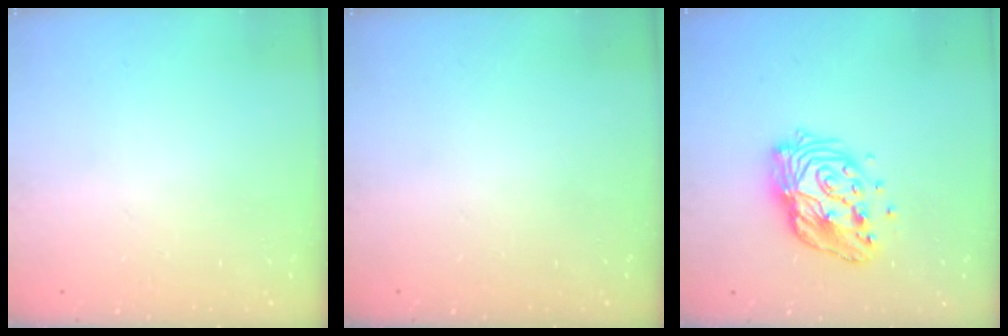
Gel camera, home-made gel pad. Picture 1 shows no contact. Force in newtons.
{"total": 0.0}
{"total": 14.7, "press": 14.6, "slide": 1.2}